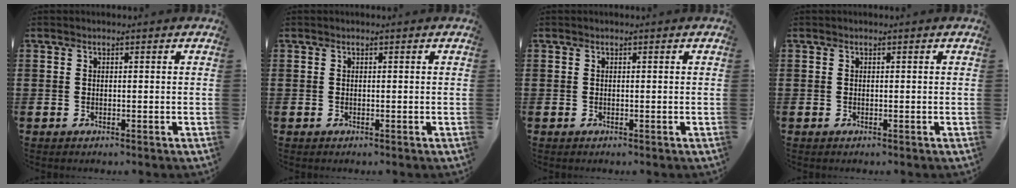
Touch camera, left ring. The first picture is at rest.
{"total": 0.0}
{"total": 0.0}
{"total": 0.0}